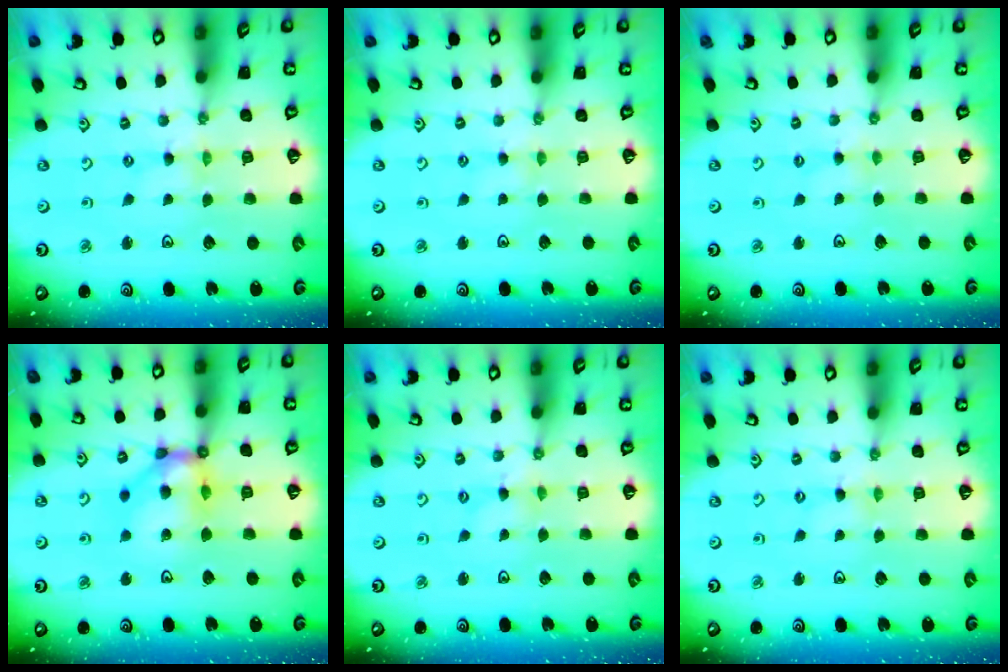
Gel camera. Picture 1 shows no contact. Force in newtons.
{"total": 2.3, "press": 2.3, "slide": 0.5}
{"total": 2.2, "press": 2.2, "slide": 0.3}
{"total": 12.7, "press": 12.6, "slide": 1.4}
{"total": 0.8, "press": 0.7, "slide": 0.3}
{"total": 1.7, "press": 1.7, "slide": 0.3}